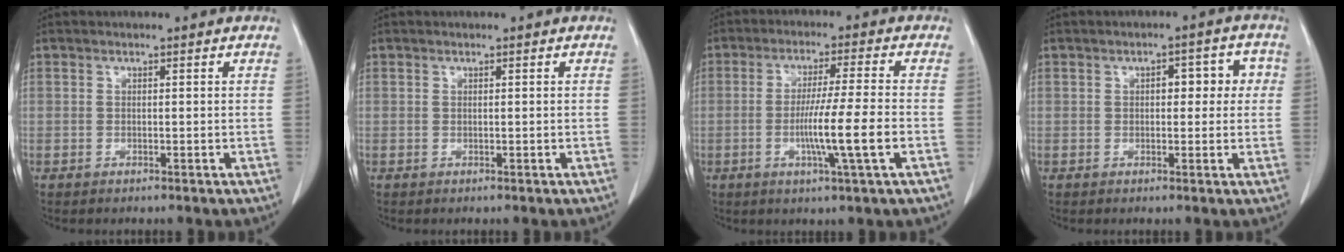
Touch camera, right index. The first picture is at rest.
{"total": 0.0}
{"total": 9.0, "force": [-2.3, -1.1, 8.6], "torque": [-0.153, -0.011, -0.040]}
{"total": 5.0, "force": [0.8, 2.6, 4.2], "torque": [-0.043, 0.026, 0.007]}